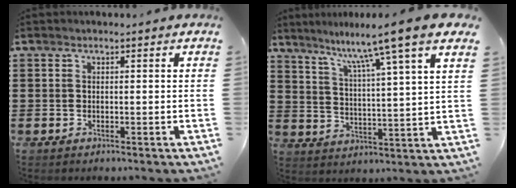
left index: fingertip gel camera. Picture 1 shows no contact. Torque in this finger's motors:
{"motor_torque": [2.14, 0.00, 0.97, 0.21]}